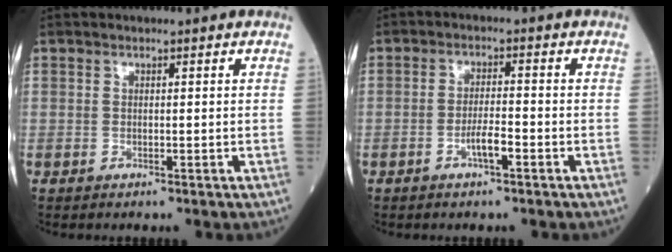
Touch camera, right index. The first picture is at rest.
{"total": 3.2, "force": [-1.7, 0.4, 2.6], "torque": [-0.048, 0.002, -0.032]}